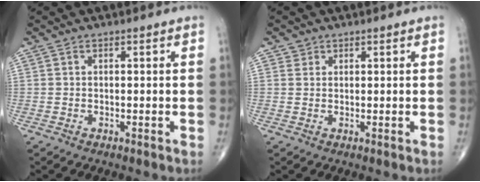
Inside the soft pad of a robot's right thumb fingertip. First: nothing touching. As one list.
[{"total": 1.1, "force": [0.6, 0.9, -0.1], "torque": [0.014, -0.002, 0.005]}]